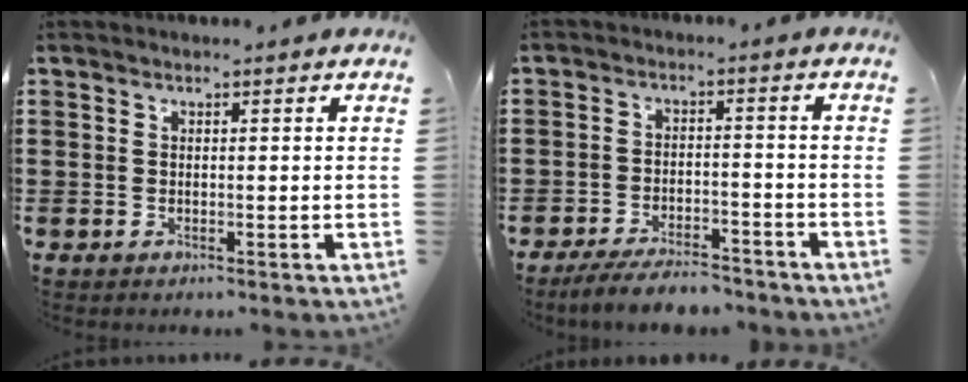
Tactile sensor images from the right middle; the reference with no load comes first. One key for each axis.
{"total": 5.1, "fx": -4.9, "fy": 0.7, "fz": 1.5, "tx": -0.031, "ty": 0.000, "tz": -0.095}